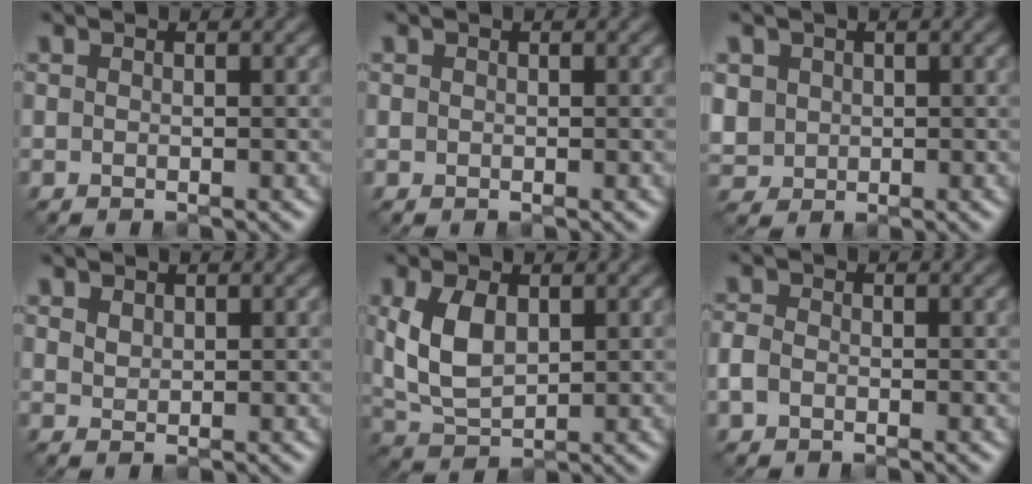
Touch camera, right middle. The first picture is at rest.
{"total": 0.0}
{"total": 3.0, "force": [0.7, 2.7, 0.9], "torque": [-0.038, 0.003, 0.027]}
{"total": 1.0, "force": [0.8, 0.6, 0.5], "torque": [-0.012, 0.000, 0.018]}
{"total": 4.8, "force": [1.2, 2.8, 3.7], "torque": [-0.090, 0.005, 0.031]}
{"total": 1.5, "force": [-0.5, 1.2, 0.8], "torque": [-0.017, 0.001, -0.016]}